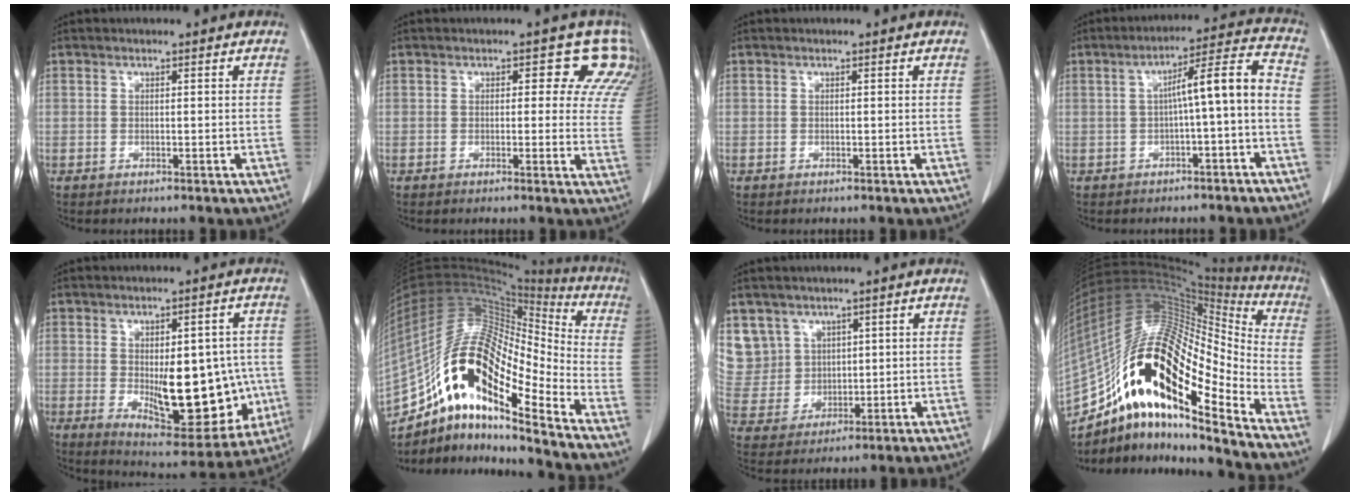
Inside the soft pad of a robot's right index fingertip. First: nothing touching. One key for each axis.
{"total": 7.5, "fx": 5.3, "fy": 4.3, "fz": 3.0, "tx": -0.003, "ty": -0.003, "tz": 0.025}
{"total": 0.0}
{"total": 8.4, "fx": -1.5, "fy": 0.5, "fz": 8.2, "tx": -0.116, "ty": 0.033, "tz": -0.022}
{"total": 16.8, "fx": -2.1, "fy": 7.3, "fz": 15.0, "tx": -0.207, "ty": -0.001, "tz": -0.004}
{"total": 22.3, "fx": -13.4, "fy": 5.7, "fz": 17.0, "tx": -0.345, "ty": 0.029, "tz": -0.236}
{"total": 10.3, "fx": 5.4, "fy": 8.8, "fz": 0.7, "tx": -0.032, "ty": 0.034, "tz": 0.134}
{"total": 28.4, "fx": -15.3, "fy": 7.2, "fz": 22.9, "tx": -0.434, "ty": 0.008, "tz": -0.265}